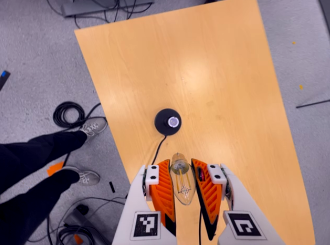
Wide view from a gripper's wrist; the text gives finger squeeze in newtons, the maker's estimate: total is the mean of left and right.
{"total": 21.0, "left": 22.1, "right": 19.9}